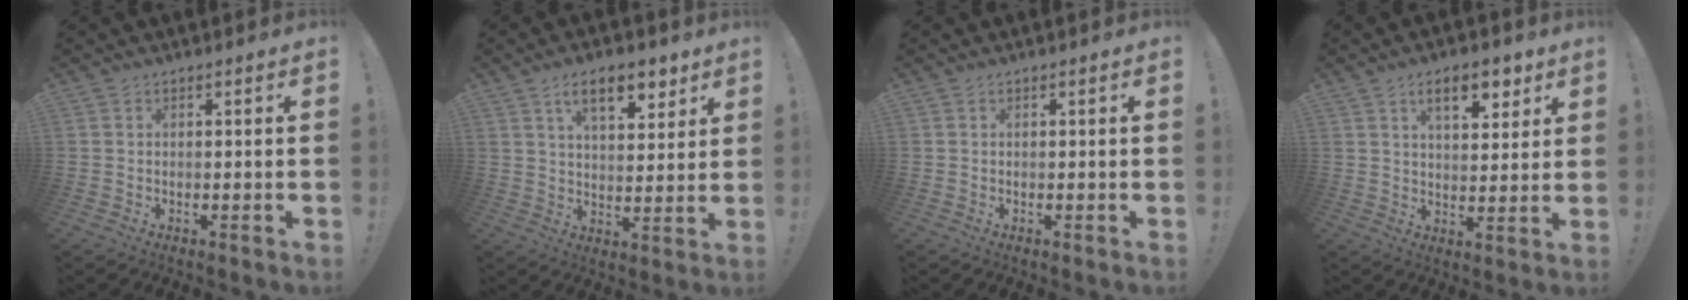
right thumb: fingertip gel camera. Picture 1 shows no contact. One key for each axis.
{"total": 11.6, "fx": 6.5, "fy": 5.0, "fz": 8.2, "tx": -0.113, "ty": -0.021, "tz": 0.110}
{"total": 0.0}
{"total": 10.1, "fx": 5.5, "fy": 4.4, "fz": 7.2, "tx": -0.091, "ty": -0.017, "tz": 0.092}